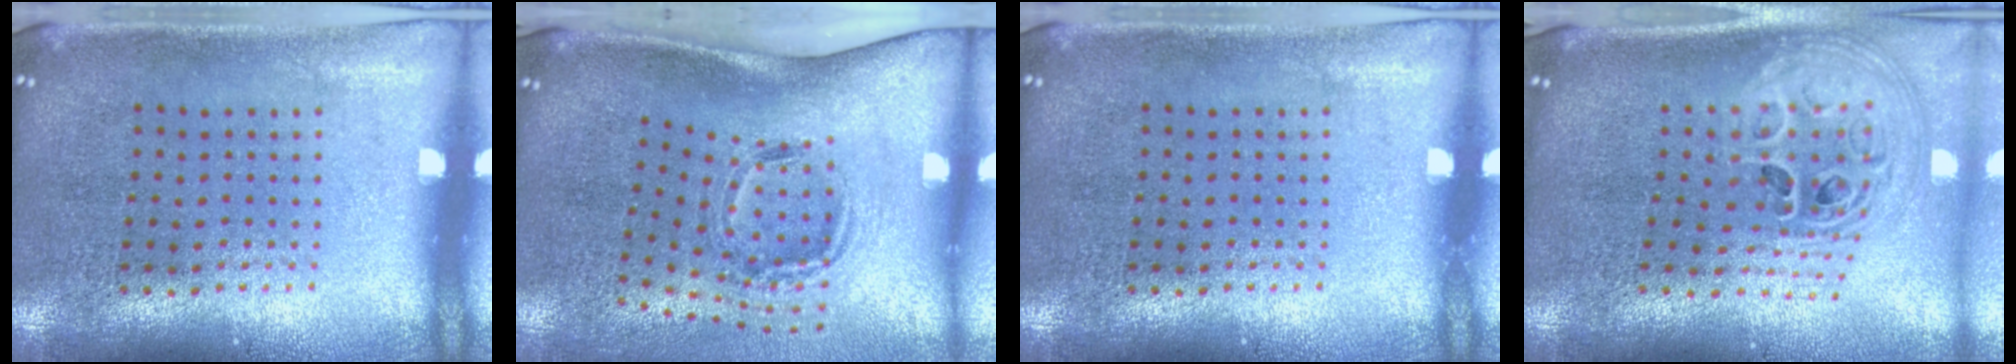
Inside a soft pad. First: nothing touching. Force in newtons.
{"total": 1.9, "press": 1.3, "slide": 1.3}
{"total": 0.0}
{"total": 3.0, "press": 2.0, "slide": 2.2}